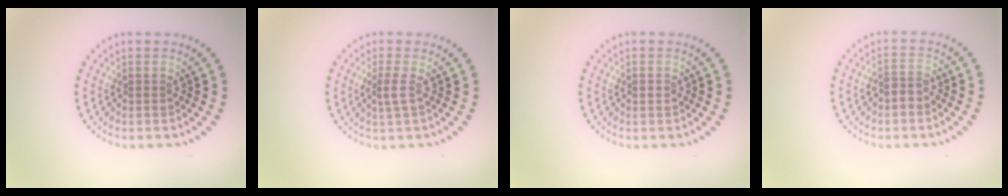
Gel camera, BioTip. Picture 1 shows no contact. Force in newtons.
{"total": 1.1, "press": 0.8, "slide": 0.8}
{"total": 0.6, "press": 0.6, "slide": 0.1}
{"total": 1.7, "press": 1.4, "slide": 1.0}